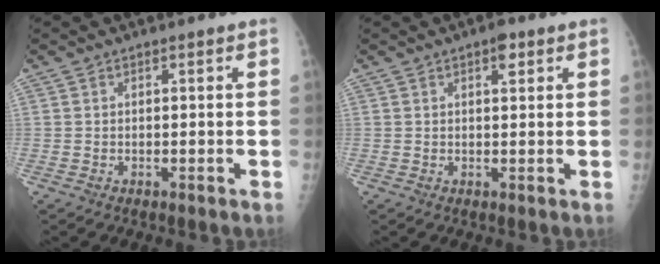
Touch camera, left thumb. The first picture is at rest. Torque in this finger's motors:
{"motor_torque": [0.47, 0.39, 0.29, -0.21, 0.00]}